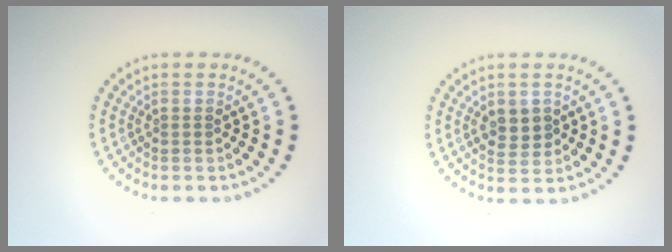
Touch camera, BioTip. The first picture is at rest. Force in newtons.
{"total": 2.4, "press": 2.3, "slide": 0.6}